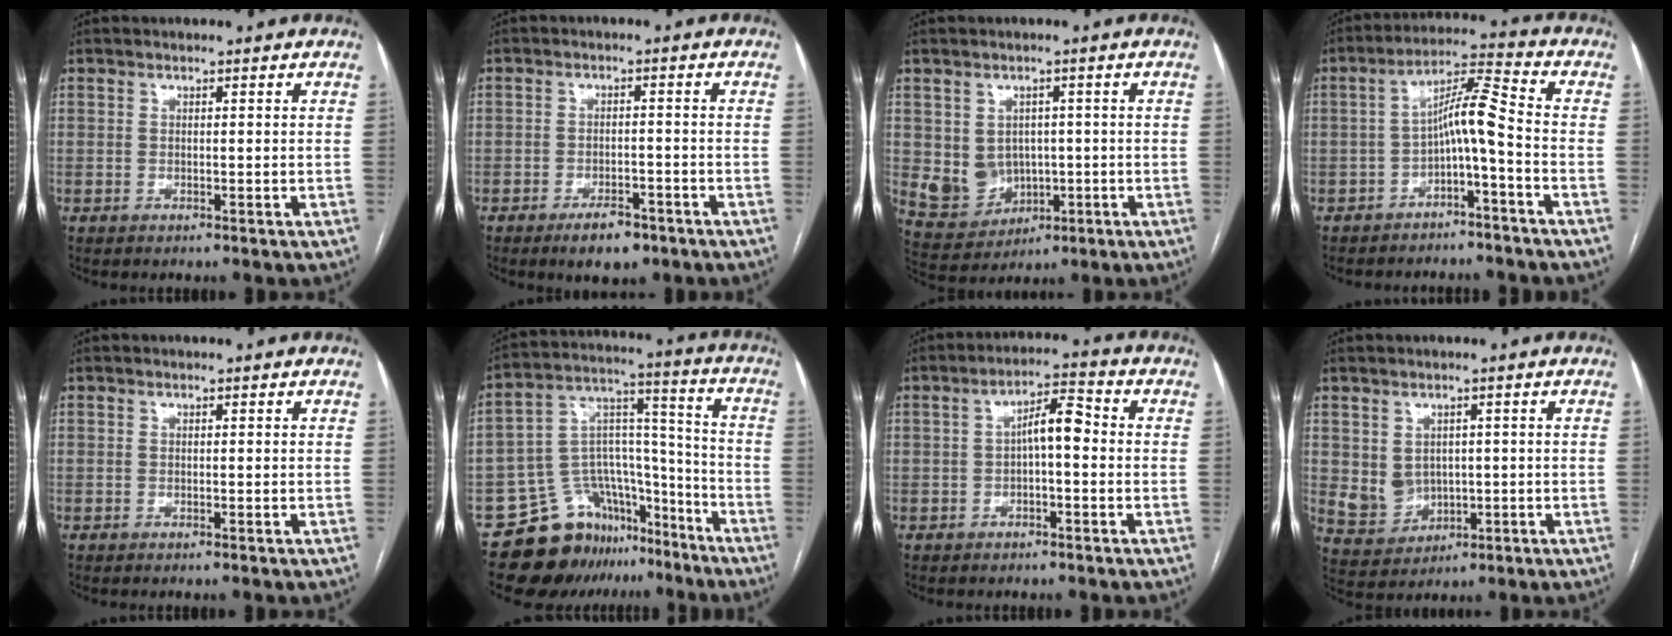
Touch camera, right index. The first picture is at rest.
{"total": 5.1, "force": [-3.5, 2.2, 3.1], "torque": [-0.050, 0.001, -0.049]}
{"total": 7.0, "force": [-0.1, 6.3, 2.9], "torque": [-0.059, 0.018, 0.020]}
{"total": 7.2, "force": [-2.7, 0.4, 6.6], "torque": [-0.112, 0.033, -0.047]}
{"total": 0.0}
{"total": 15.2, "force": [-11.6, 9.1, 3.8], "torque": [-0.053, 0.087, -0.185]}
{"total": 5.4, "force": [-0.2, 1.5, 5.1], "torque": [-0.085, 0.025, -0.005]}
{"total": 5.4, "force": [0.2, 4.9, 2.3], "torque": [-0.045, 0.013, 0.023]}